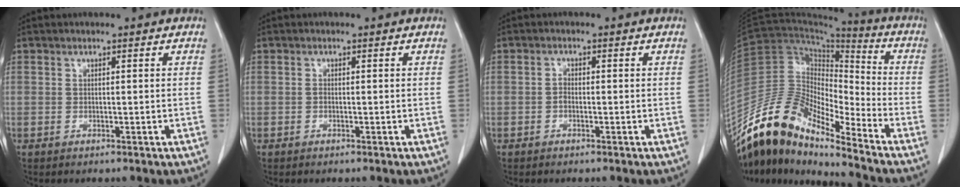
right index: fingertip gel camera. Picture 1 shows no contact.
{"total": 0.0}
{"total": 1.0, "force": [-0.5, 0.5, 0.7], "torque": [-0.011, 0.004, -0.011]}
{"total": 13.9, "force": [-12.2, 2.9, 5.9], "torque": [-0.111, 0.046, -0.232]}